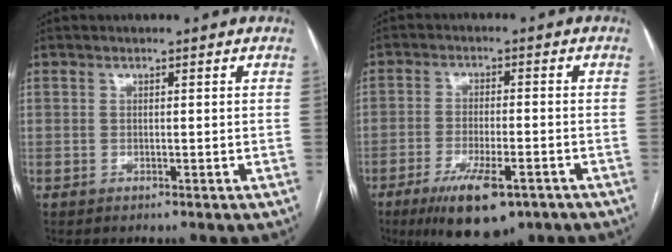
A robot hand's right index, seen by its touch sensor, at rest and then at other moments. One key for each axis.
{"total": 10.9, "fx": -6.7, "fy": 3.0, "fz": 8.0, "tx": -0.135, "ty": -0.019, "tz": -0.102}